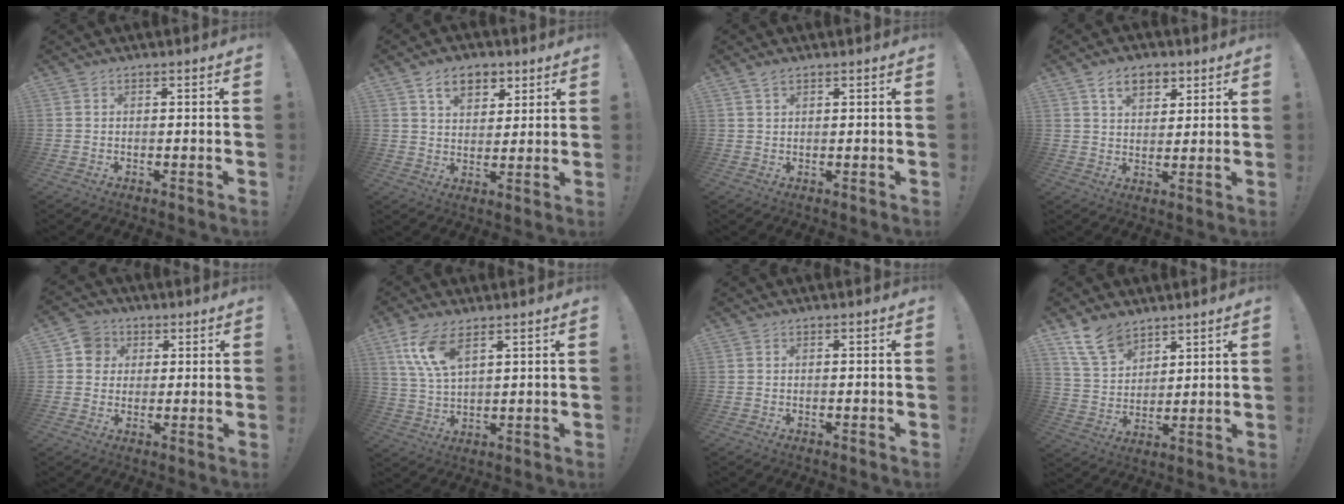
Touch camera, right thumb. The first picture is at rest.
{"total": 9.0, "force": [5.0, 5.9, 4.6], "torque": [-0.071, -0.012, 0.095]}
{"total": 1.9, "force": [1.4, 0.7, 1.0], "torque": [-0.019, -0.002, 0.025]}
{"total": 8.3, "force": [4.4, 5.5, 4.3], "torque": [-0.070, -0.005, 0.084]}
{"total": 7.4, "force": [2.0, 6.8, 2.1], "torque": [-0.036, 0.001, 0.042]}
{"total": 10.2, "force": [5.8, 3.9, 7.4], "torque": [-0.161, -0.019, 0.107]}
{"total": 0.0}
{"total": 11.6, "force": [8.5, 6.5, 4.3], "torque": [-0.087, -0.049, 0.168]}